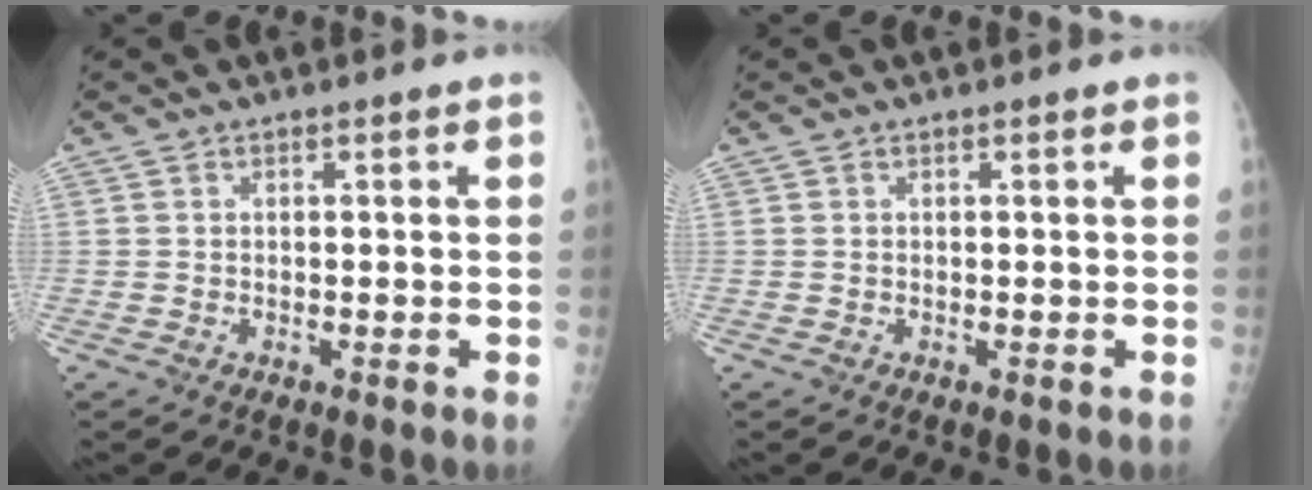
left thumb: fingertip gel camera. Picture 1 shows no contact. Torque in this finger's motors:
{"motor_torque": [0.01, 0.01, -0.03, -0.03, 0.00]}